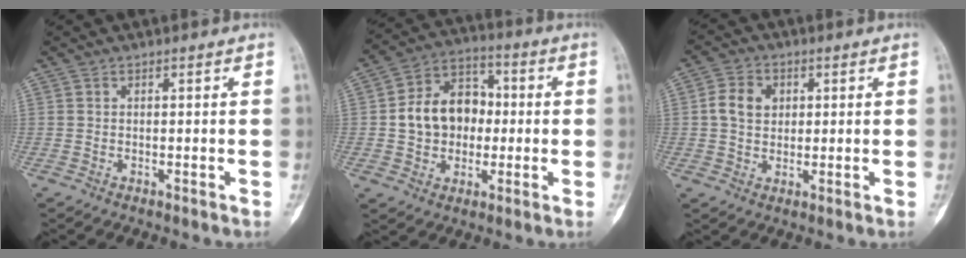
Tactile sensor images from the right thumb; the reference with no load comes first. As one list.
[{"total": 12.9, "force": [-0.2, 10.2, 8.0], "torque": [-0.094, 0.029, -0.008]}, {"total": 6.0, "force": [1.1, 4.8, 3.4], "torque": [-0.049, 0.003, 0.016]}]